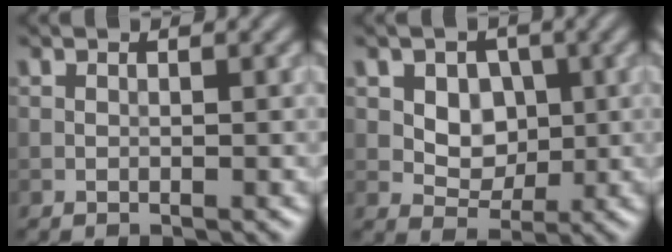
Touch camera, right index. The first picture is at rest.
{"total": 3.8, "force": [0.6, 3.0, 2.3], "torque": [-0.034, -0.009, 0.008]}